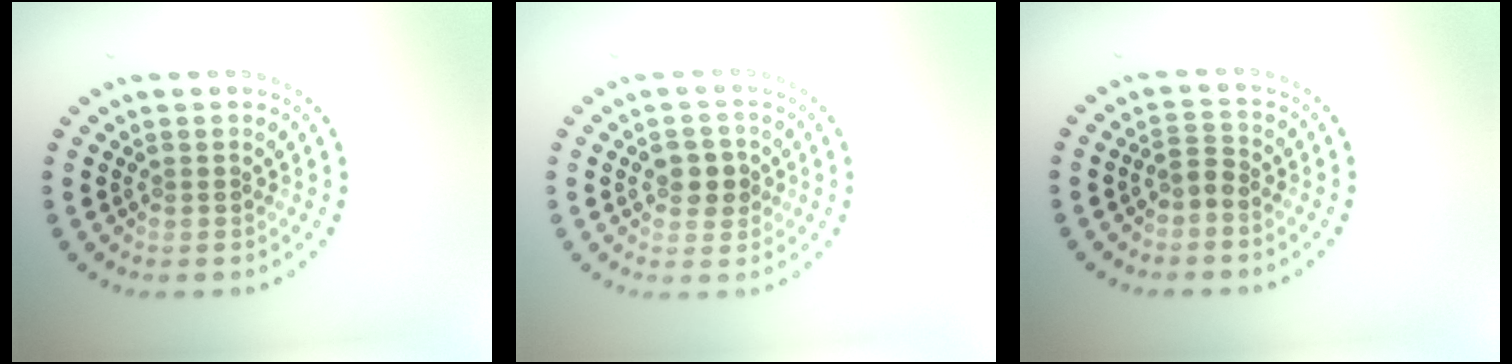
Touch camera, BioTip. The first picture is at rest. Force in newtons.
{"total": 2.4, "press": 2.3, "slide": 0.6}
{"total": 1.4, "press": 1.1, "slide": 0.8}